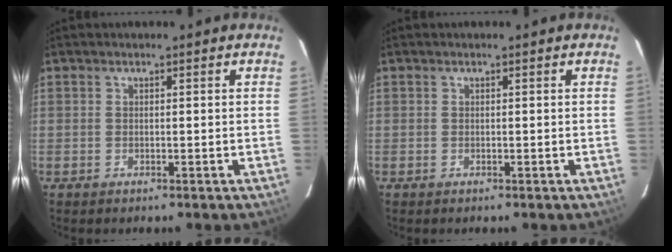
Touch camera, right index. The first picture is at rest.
{"total": 0.0}